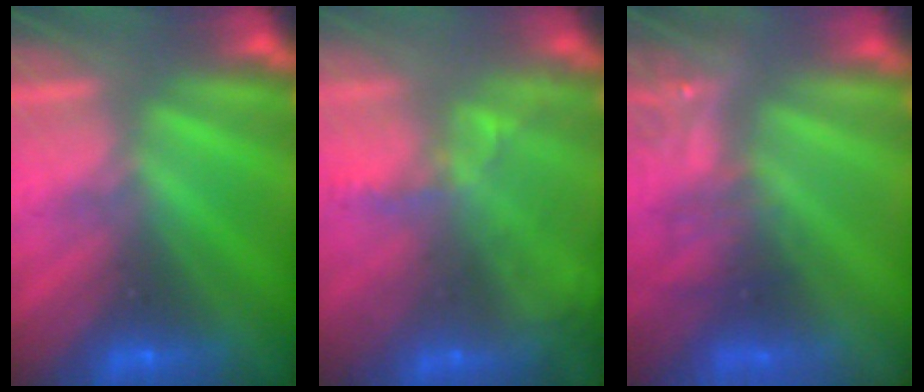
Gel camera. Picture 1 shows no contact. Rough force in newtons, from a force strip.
{"total": 7.0}
{"total": 3.4}